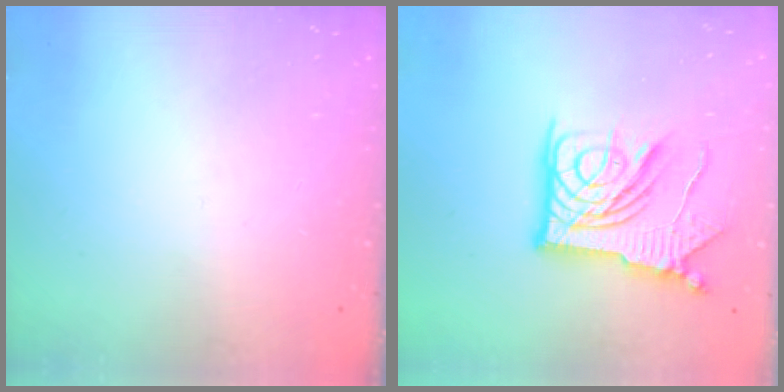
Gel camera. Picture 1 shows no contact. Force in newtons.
{"total": 15.6, "press": 15.5, "slide": 1.5}